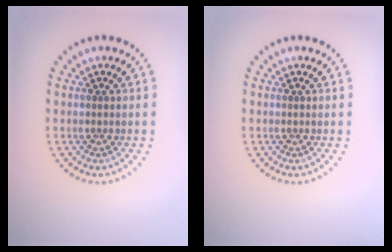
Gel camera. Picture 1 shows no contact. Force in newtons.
{"total": 0.0}